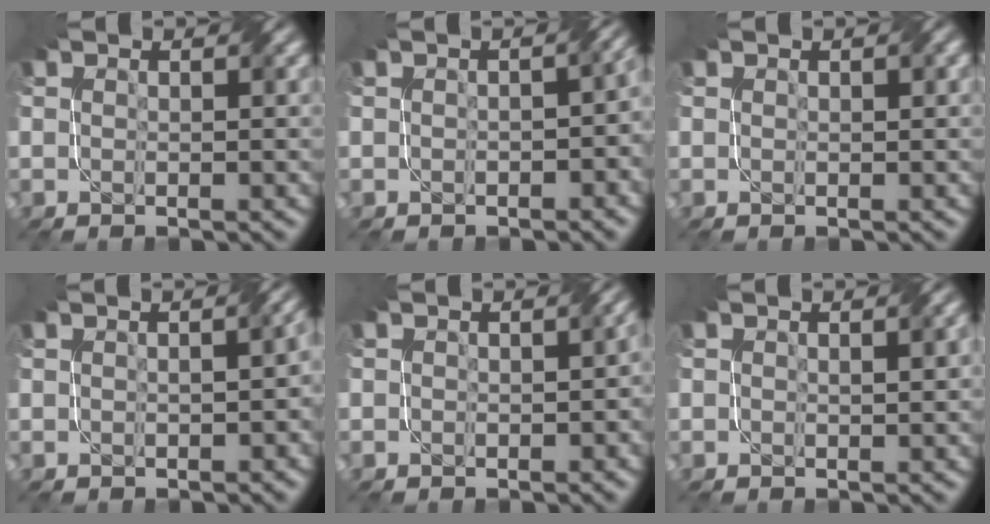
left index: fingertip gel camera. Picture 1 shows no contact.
{"total": 4.2, "force": [-0.5, 2.3, 3.5], "torque": [-0.020, -0.002, 0.003]}
{"total": 0.5, "force": [0.3, 0.2, 0.4], "torque": [-0.007, 0.003, 0.005]}
{"total": 3.1, "force": [-0.2, 1.5, 2.7], "torque": [-0.018, 0.000, 0.009]}
{"total": 2.7, "force": [0.1, 1.9, 1.9], "torque": [-0.012, -0.003, -0.001]}
{"total": 1.4, "force": [0.1, 0.6, 1.2], "torque": [-0.016, 0.003, 0.003]}